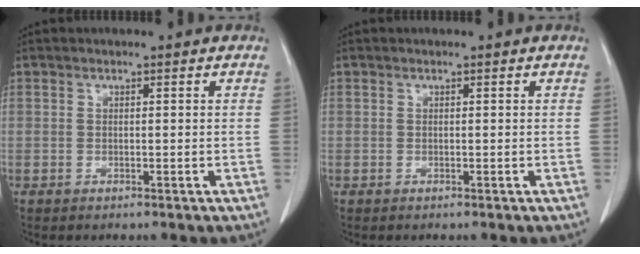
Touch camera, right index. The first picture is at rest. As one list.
[{"total": 0.0}]